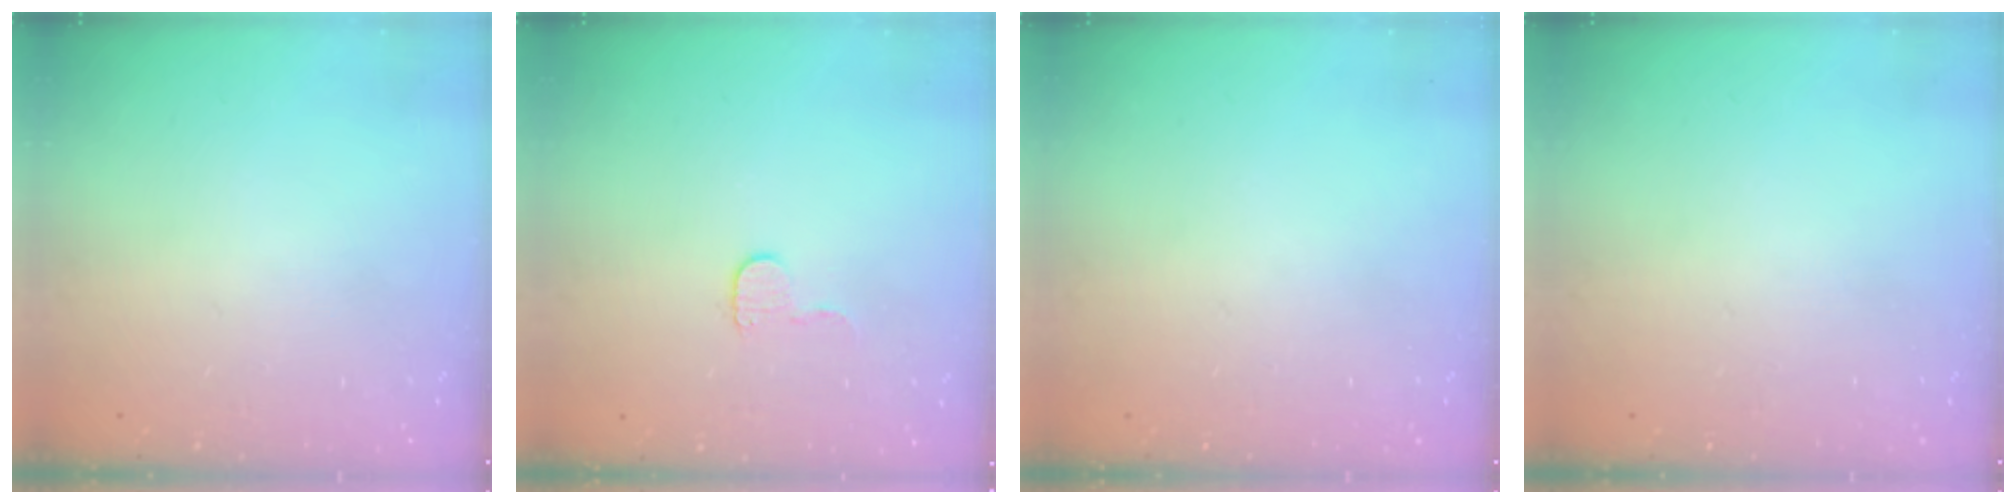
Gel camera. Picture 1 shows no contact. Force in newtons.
{"total": 5.0, "press": 4.9, "slide": 0.5}
{"total": 0.0}
{"total": 0.0}